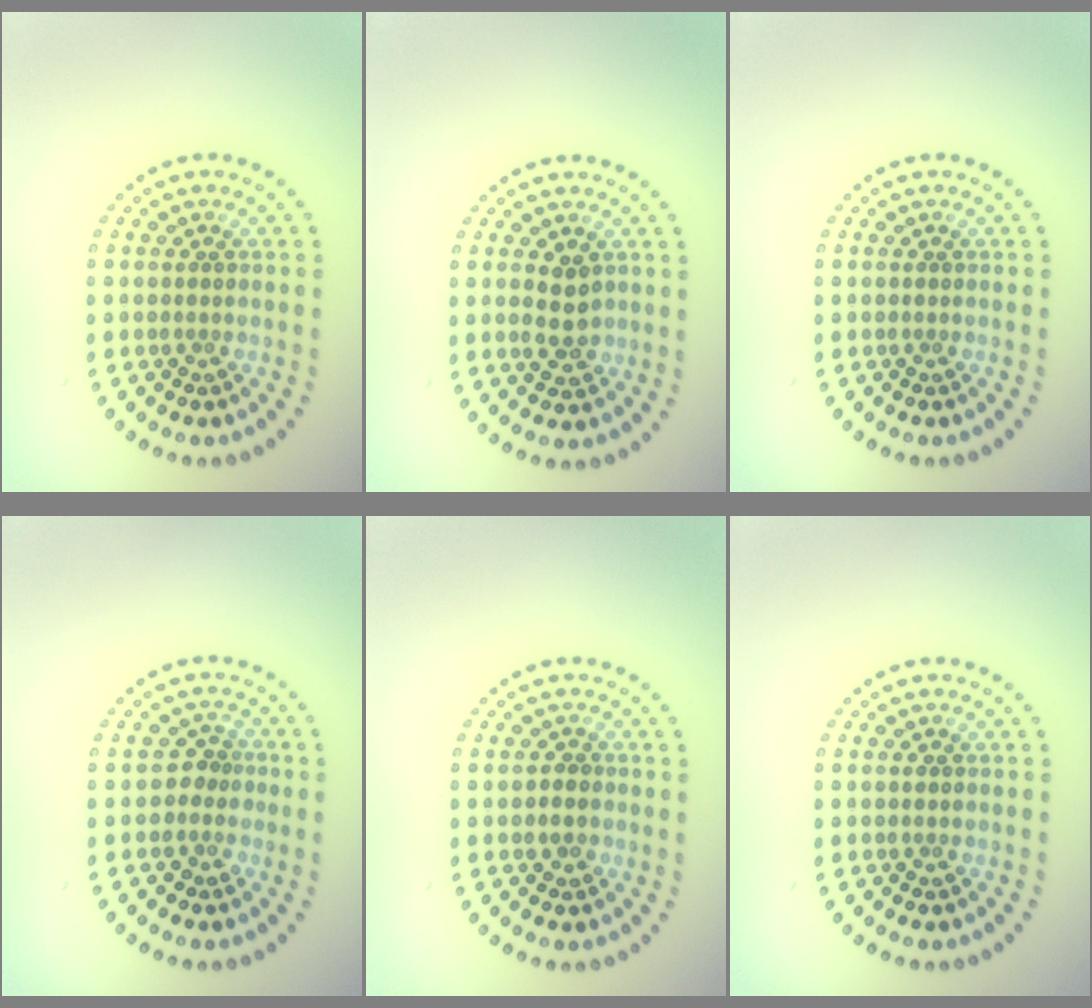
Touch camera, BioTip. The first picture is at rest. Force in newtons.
{"total": 2.4, "press": 2.4, "slide": 0.2}
{"total": 0.0}
{"total": 1.9, "press": 1.4, "slide": 1.2}
{"total": 1.3, "press": 1.1, "slide": 0.6}
{"total": 0.6, "press": 0.6, "slide": 0.0}